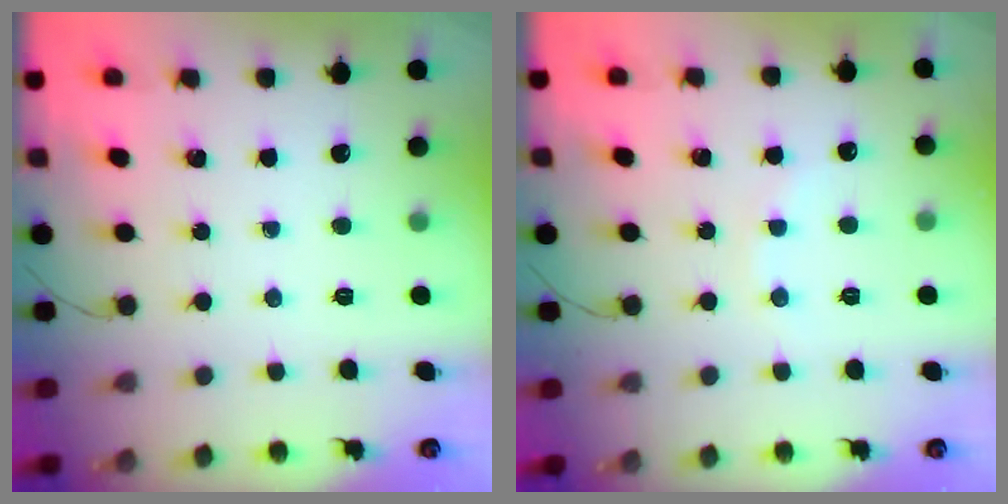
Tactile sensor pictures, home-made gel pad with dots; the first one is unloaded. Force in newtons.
{"total": 4.1, "press": 3.9, "slide": 1.1}